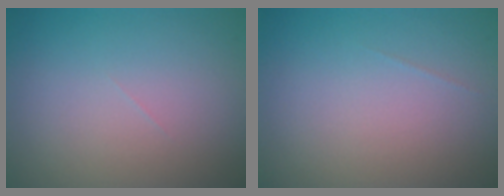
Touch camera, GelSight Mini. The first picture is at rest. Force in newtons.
{"total": 0.0}